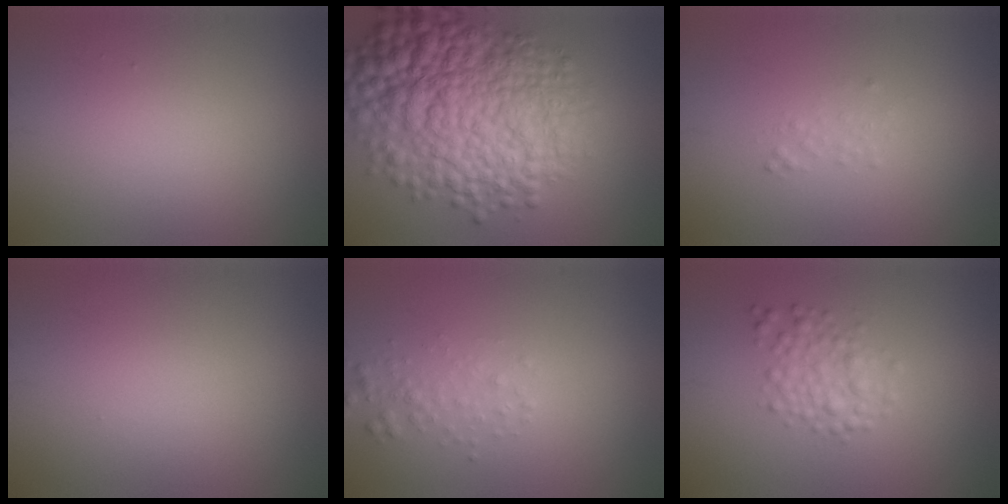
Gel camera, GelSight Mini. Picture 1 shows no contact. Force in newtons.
{"total": 12.3, "press": 12.3, "slide": 0.2}
{"total": 0.7, "press": 0.7, "slide": 0.1}
{"total": 0.0}
{"total": 1.6, "press": 1.6, "slide": 0.0}
{"total": 2.6, "press": 2.6, "slide": 0.1}